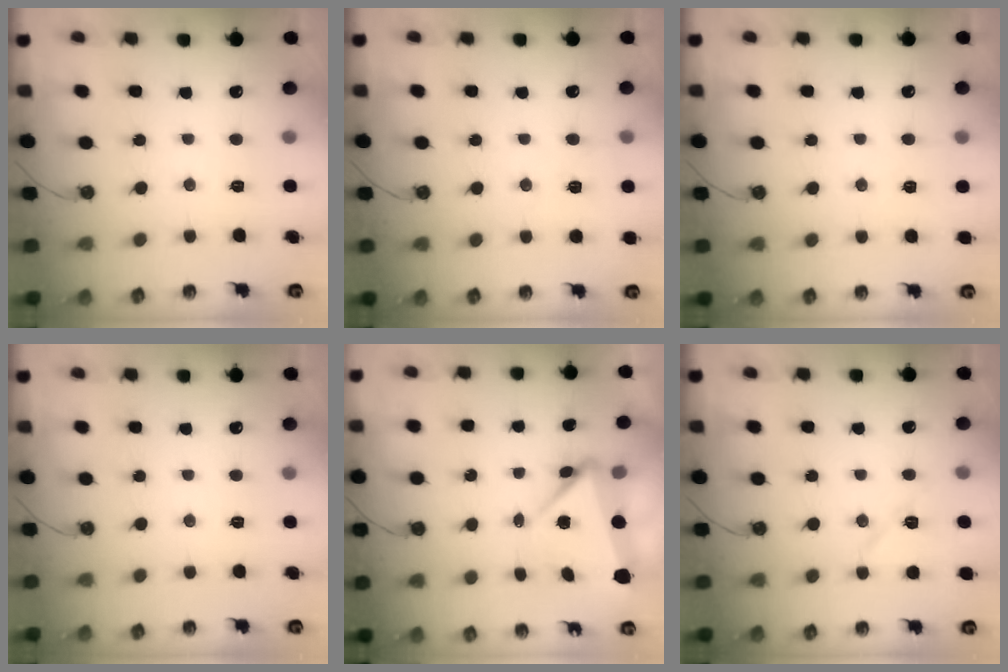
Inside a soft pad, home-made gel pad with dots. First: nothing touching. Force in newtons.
{"total": 5.8, "press": 5.6, "slide": 1.6}
{"total": 5.1, "press": 5.0, "slide": 0.9}
{"total": 0.0}
{"total": 6.2, "press": 6.2, "slide": 0.3}
{"total": 8.6, "press": 8.4, "slide": 1.6}